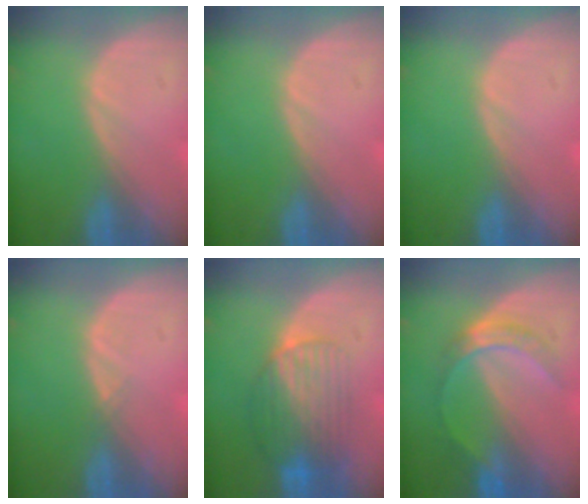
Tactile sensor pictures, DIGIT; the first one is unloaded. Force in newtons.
{"total": 0.0}
{"total": 0.0}
{"total": 0.7, "press": 0.5, "slide": 0.4}
{"total": 7.4, "press": 7.2, "slide": 1.7}
{"total": 5.0, "press": 4.9, "slide": 1.1}